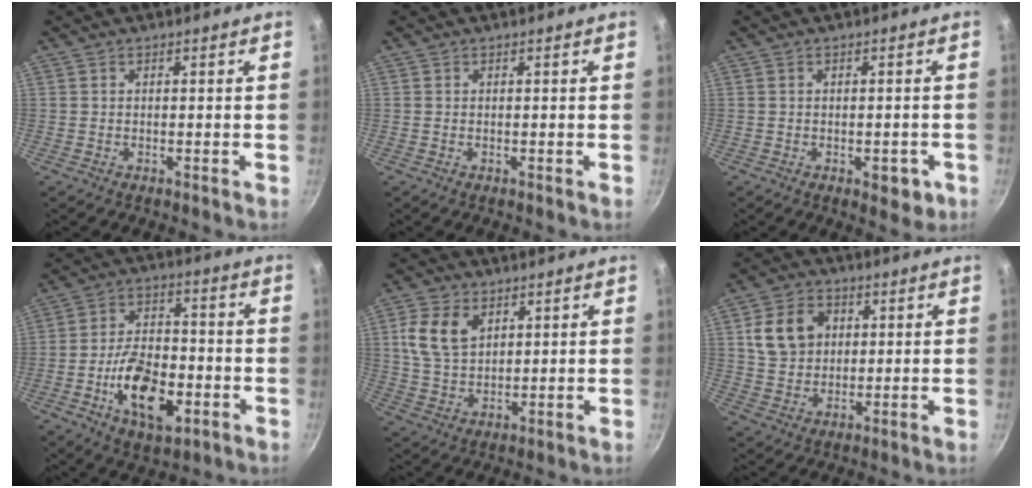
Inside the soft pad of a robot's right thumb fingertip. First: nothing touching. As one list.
[{"total": 0.0}, {"total": 4.1, "force": [-1.6, 2.1, 3.1], "torque": [-0.021, 0.005, -0.014]}, {"total": 14.5, "force": [-4.9, 7.8, 11.2], "torque": [-0.164, 0.023, -0.083]}, {"total": 9.4, "force": [3.5, 6.3, 6.1], "torque": [-0.107, -0.007, 0.073]}, {"total": 10.4, "force": [2.8, 8.3, 5.7], "torque": [-0.079, 0.001, 0.054]}]